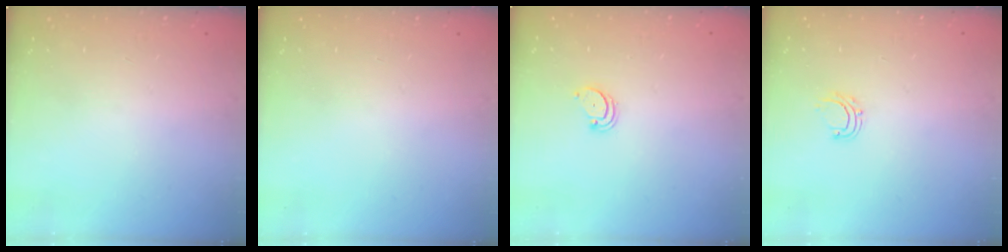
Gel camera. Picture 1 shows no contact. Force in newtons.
{"total": 0.0}
{"total": 1.8, "press": 1.8, "slide": 0.2}
{"total": 4.9, "press": 4.8, "slide": 0.4}